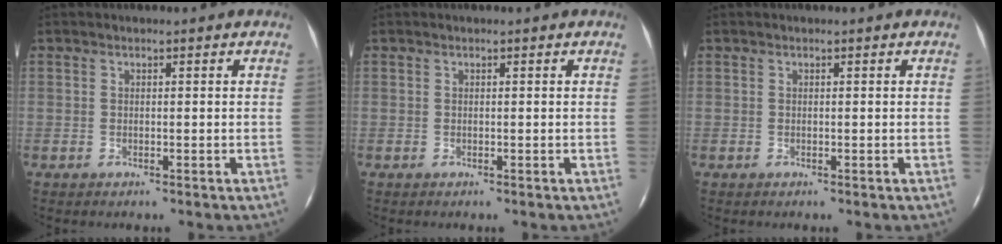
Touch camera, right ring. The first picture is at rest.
{"total": 0.0}
{"total": 0.0}